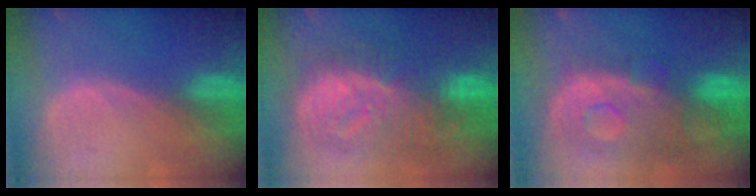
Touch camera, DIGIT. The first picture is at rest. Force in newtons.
{"total": 12.0, "press": 11.9, "slide": 1.3}
{"total": 11.4, "press": 9.8, "slide": 5.8}